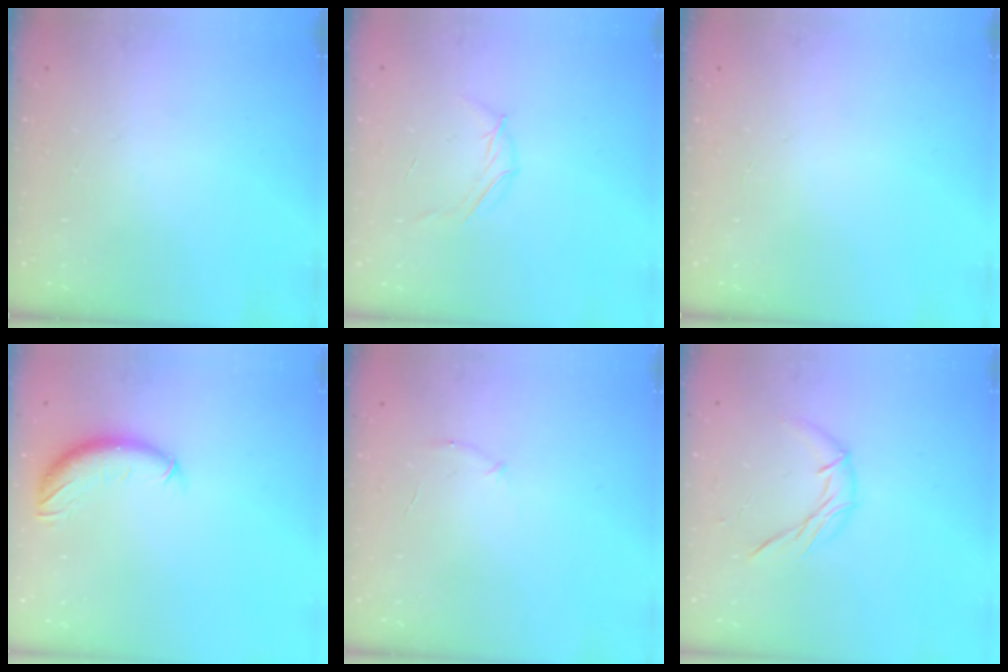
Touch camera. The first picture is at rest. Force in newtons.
{"total": 5.2, "press": 5.1, "slide": 1.0}
{"total": 0.0}
{"total": 10.2, "press": 10.0, "slide": 2.1}
{"total": 4.7, "press": 4.5, "slide": 1.3}
{"total": 6.8, "press": 6.8, "slide": 0.7}